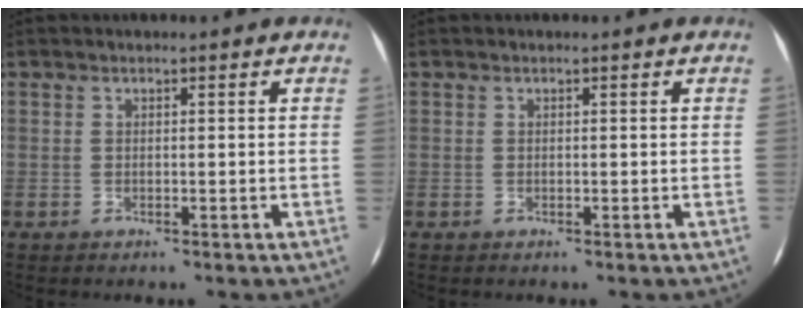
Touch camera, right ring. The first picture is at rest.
{"total": 0.0}